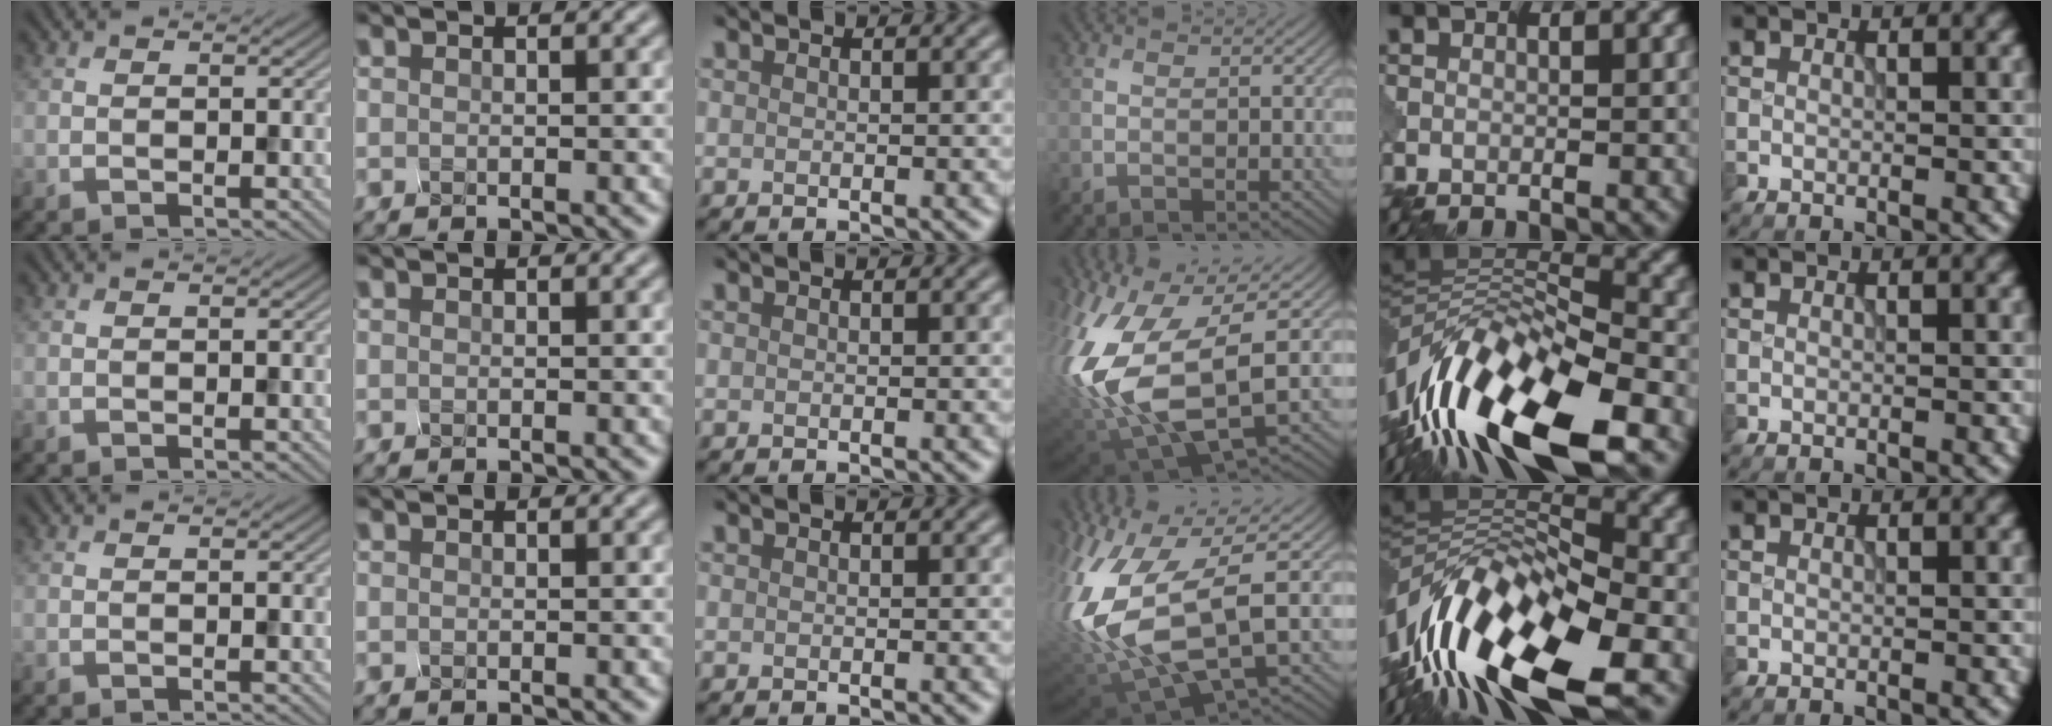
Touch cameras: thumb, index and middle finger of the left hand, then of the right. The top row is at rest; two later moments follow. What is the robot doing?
{"motion": "squeeze", "object": "hand grip exerciser"}